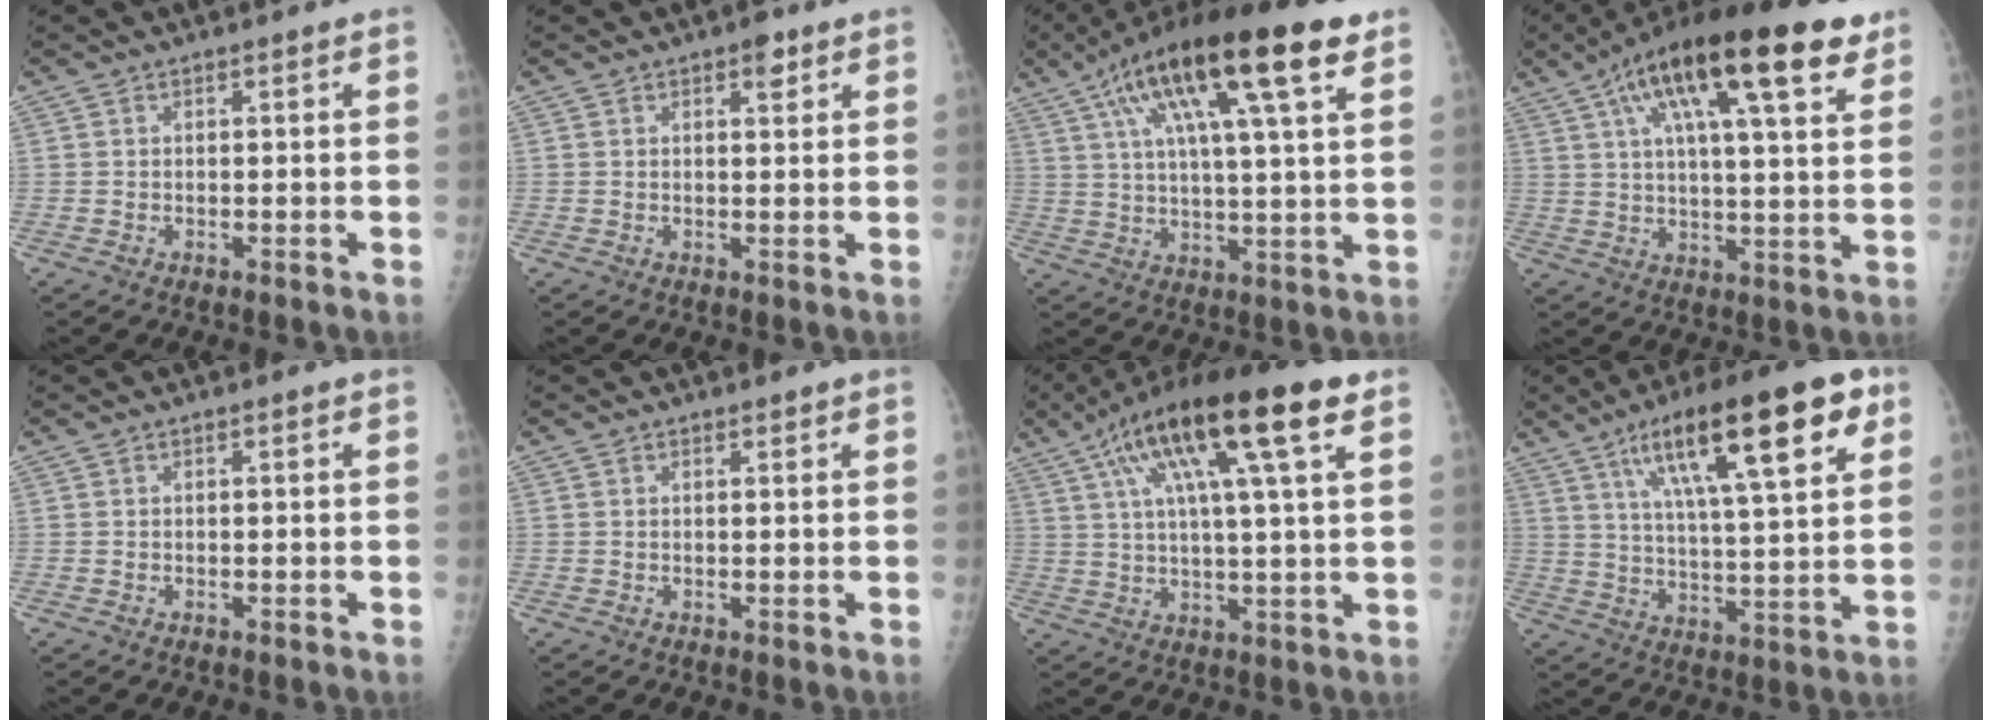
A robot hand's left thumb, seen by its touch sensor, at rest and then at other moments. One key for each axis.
{"total": 2.7, "fx": 1.6, "fy": 1.2, "fz": 1.8, "tx": -0.015, "ty": -0.006, "tz": 0.020}
{"total": 21.4, "fx": 10.5, "fy": 4.7, "fz": 18.1, "tx": -0.299, "ty": 0.004, "tz": 0.169}
{"total": 22.4, "fx": 11.5, "fy": 6.1, "fz": 18.2, "tx": -0.281, "ty": -0.002, "tz": 0.176}
{"total": 0.0}
{"total": 0.5, "fx": 0.5, "fy": 0.2, "fz": 0.1, "tx": -0.004, "ty": -0.004, "tz": 0.008}
{"total": 19.1, "fx": 8.9, "fy": 3.5, "fz": 16.5, "tx": -0.282, "ty": 0.009, "tz": 0.145}
{"total": 21.8, "fx": 10.8, "fy": 5.5, "fz": 18.1, "tx": -0.264, "ty": -0.013, "tz": 0.170}